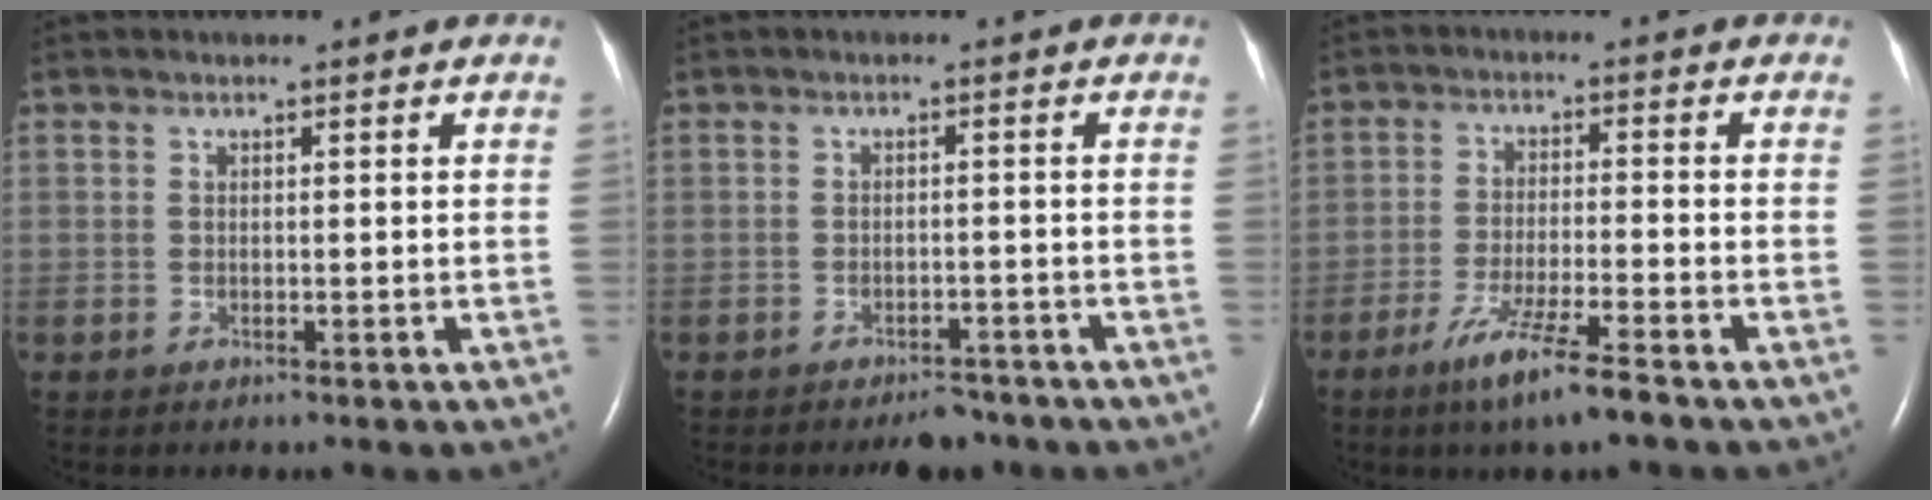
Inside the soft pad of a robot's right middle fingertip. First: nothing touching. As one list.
[{"total": 3.6, "force": [-3.1, 1.4, 1.2], "torque": [-0.017, 0.001, -0.044]}, {"total": 8.0, "force": [-5.4, -0.1, 6.0], "torque": [-0.117, -0.020, -0.098]}]